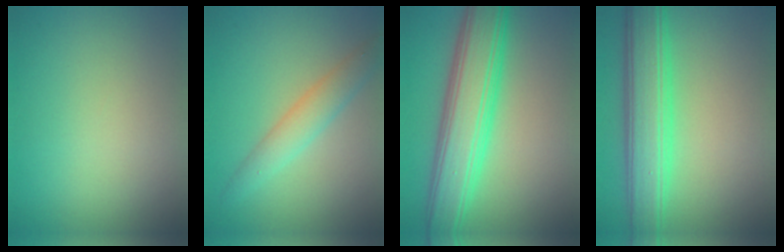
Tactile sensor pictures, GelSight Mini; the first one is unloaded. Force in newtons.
{"total": 2.9, "press": 2.9, "slide": 0.1}
{"total": 8.0, "press": 8.0, "slide": 0.0}
{"total": 6.5, "press": 6.5, "slide": 0.1}